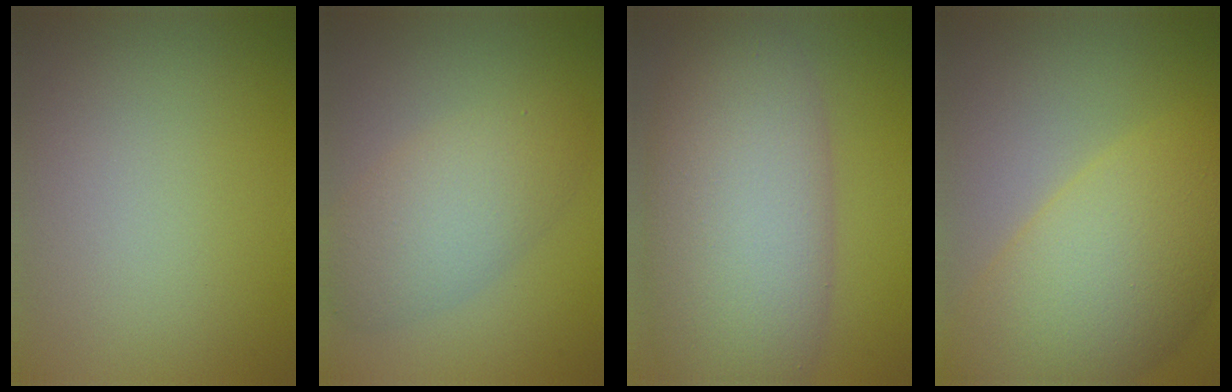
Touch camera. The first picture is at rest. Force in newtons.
{"total": 5.0, "press": 5.0, "slide": 0.1}
{"total": 11.6, "press": 11.6, "slide": 0.9}
{"total": 10.1, "press": 10.1, "slide": 0.3}